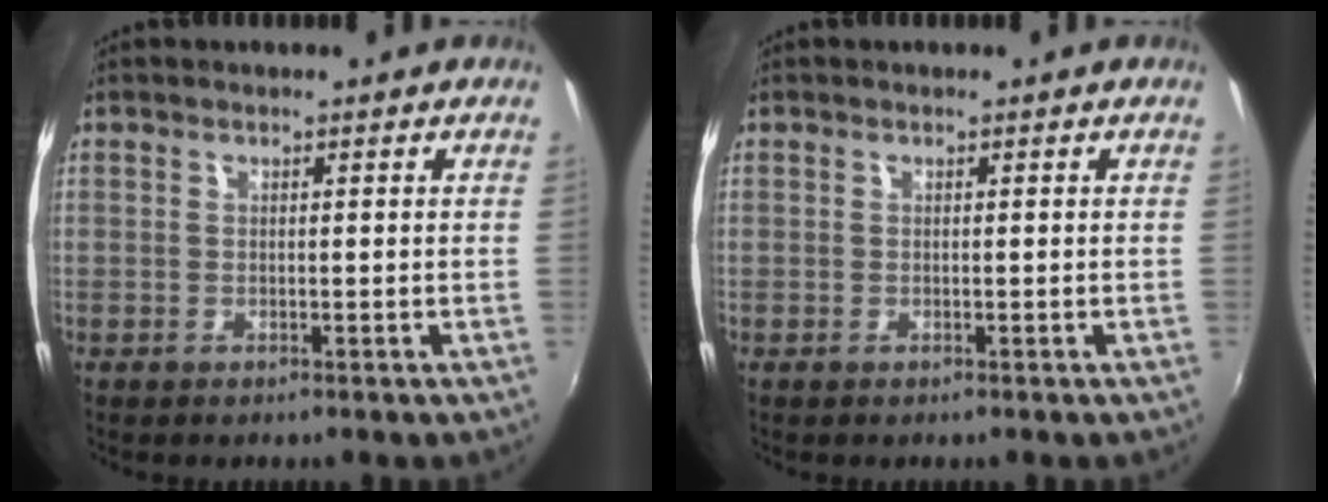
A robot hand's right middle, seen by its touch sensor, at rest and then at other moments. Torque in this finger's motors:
{"motor_torque": [0.29, -0.28, -0.01, -0.01]}